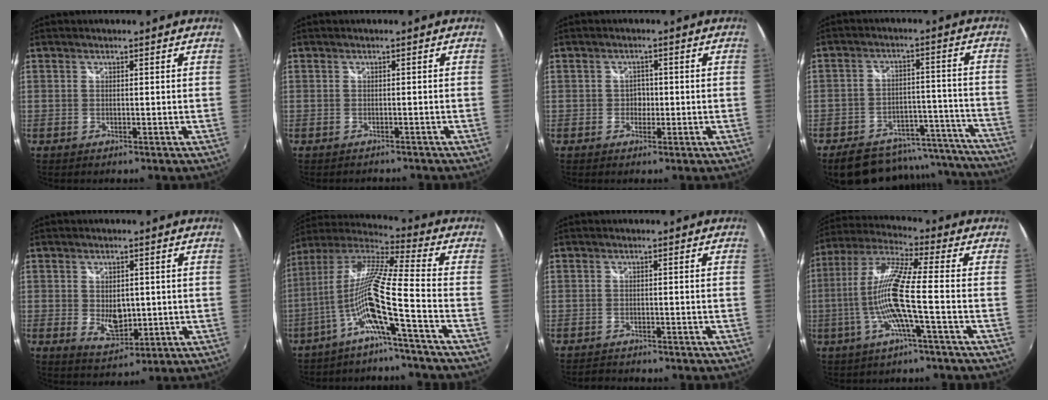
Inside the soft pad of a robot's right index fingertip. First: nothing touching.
{"total": 2.4, "force": [-2.3, 0.3, 0.6], "torque": [-0.016, -0.014, -0.030]}
{"total": 1.7, "force": [-0.6, 1.5, 0.4], "torque": [-0.006, 0.002, -0.010]}
{"total": 21.5, "force": [-18.7, 8.6, 6.3], "torque": [-0.110, 0.062, -0.225]}
{"total": 5.9, "force": [-0.1, 4.0, 4.4], "torque": [-0.072, -0.007, 0.008]}
{"total": 12.9, "force": [-6.2, -1.7, 11.2], "torque": [-0.186, -0.014, -0.116]}
{"total": 2.5, "force": [-2.5, 0.3, 0.3], "torque": [-0.016, -0.007, -0.041]}
{"total": 11.9, "force": [-3.0, -0.3, 11.5], "torque": [-0.219, 0.002, -0.055]}